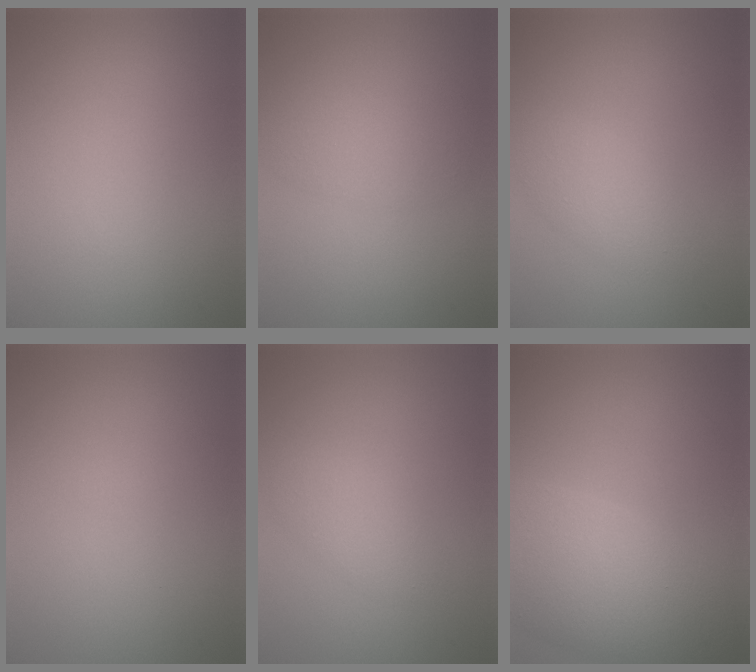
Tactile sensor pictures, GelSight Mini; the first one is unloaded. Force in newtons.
{"total": 2.4, "press": 2.4, "slide": 0.1}
{"total": 2.5, "press": 2.5, "slide": 0.0}
{"total": 0.0}
{"total": 1.9, "press": 1.9, "slide": 0.1}
{"total": 7.5, "press": 7.5, "slide": 0.6}